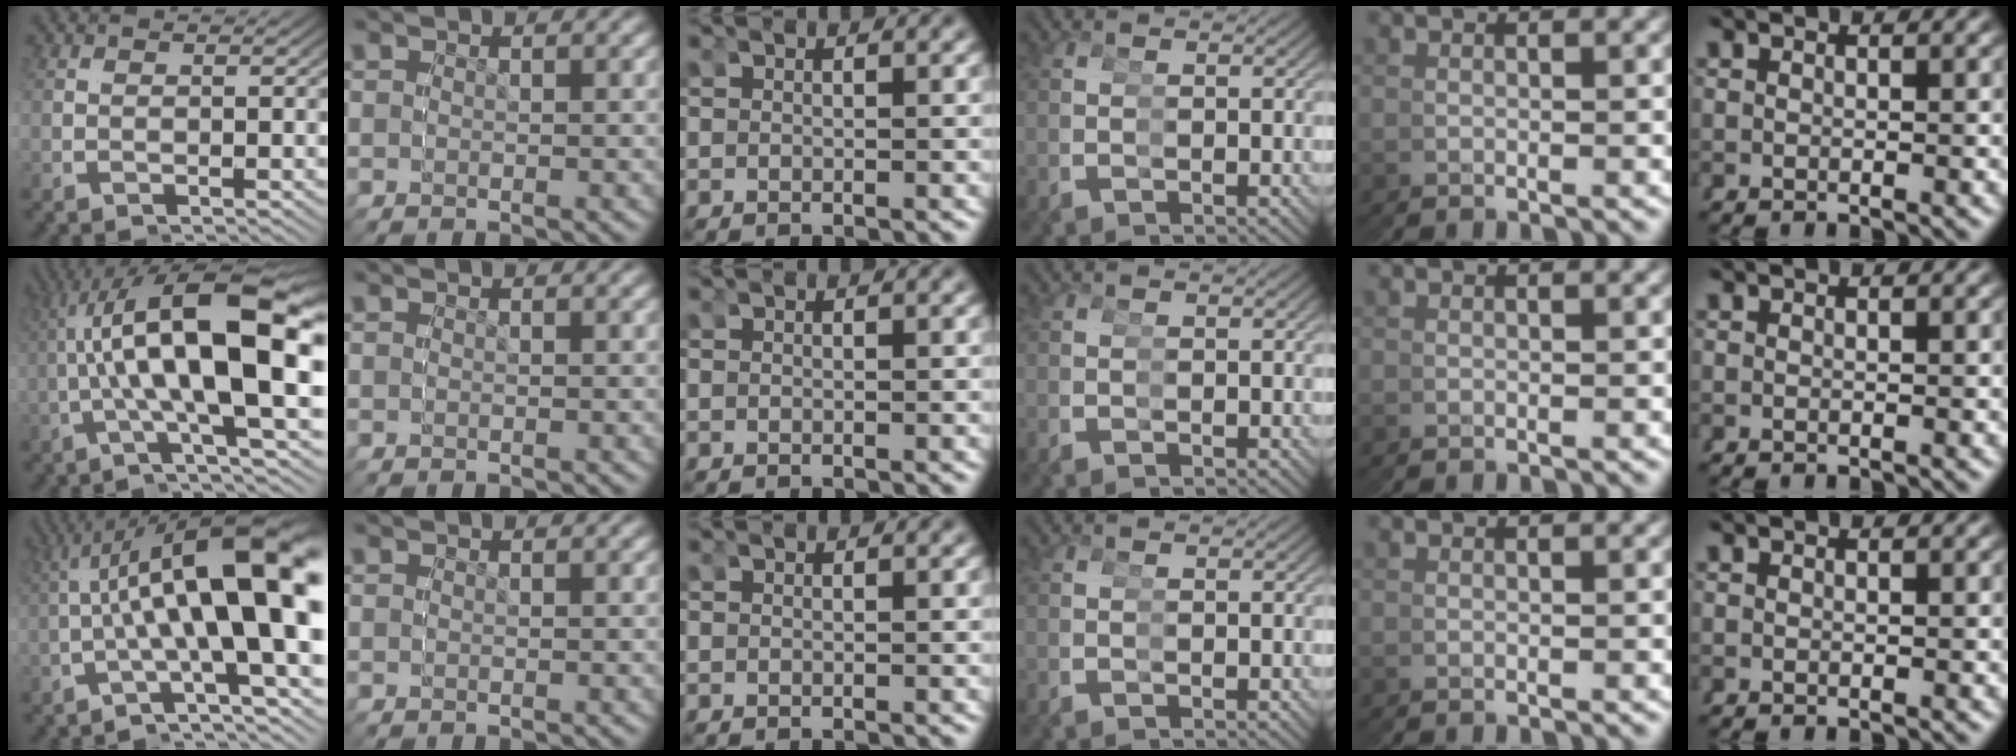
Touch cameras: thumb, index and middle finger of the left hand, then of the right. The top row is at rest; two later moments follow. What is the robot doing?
{"motion": "grasp_and_lifting", "object": "cubes"}